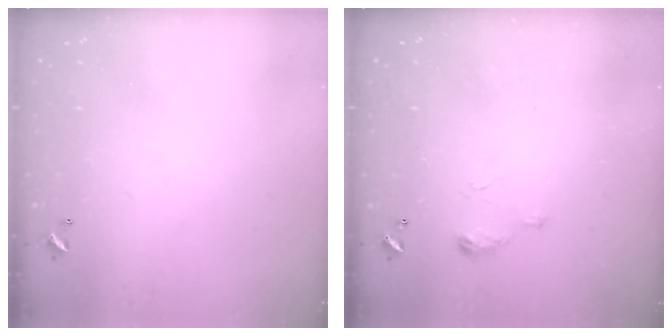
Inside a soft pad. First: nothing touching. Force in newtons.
{"total": 5.4, "press": 5.3, "slide": 0.8}